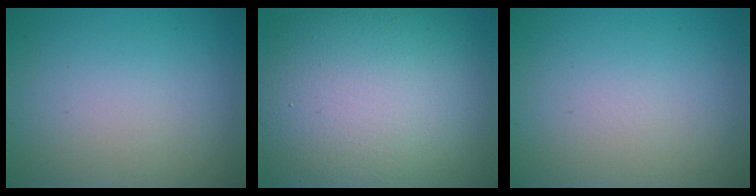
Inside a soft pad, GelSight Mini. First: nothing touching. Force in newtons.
{"total": 15.3, "press": 15.3, "slide": 1.1}
{"total": 0.0}